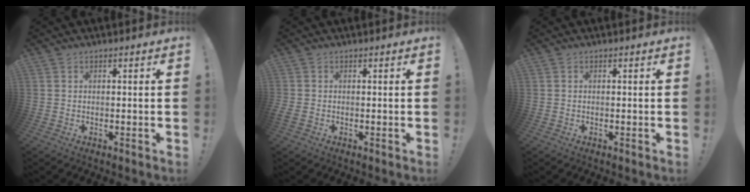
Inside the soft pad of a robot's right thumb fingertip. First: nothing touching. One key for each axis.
{"total": 1.1, "fx": -0.1, "fy": 1.0, "fz": 0.3, "tx": -0.006, "ty": 0.004, "tz": -0.001}
{"total": 0.0}